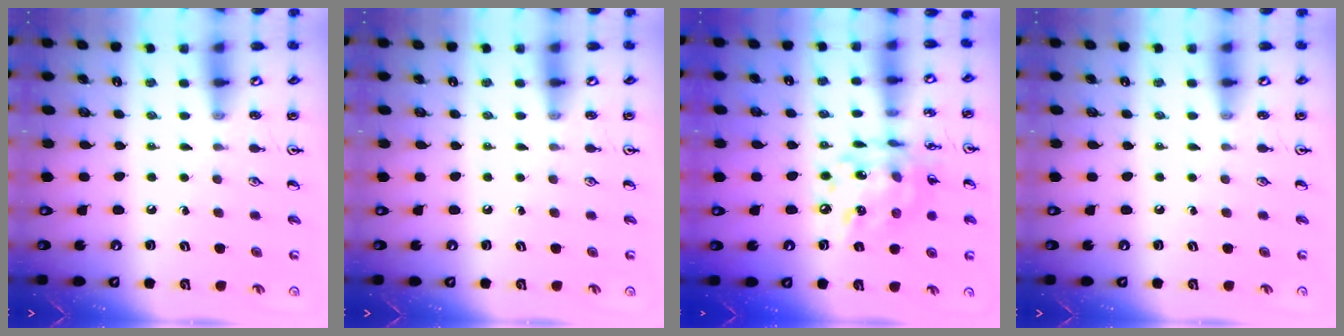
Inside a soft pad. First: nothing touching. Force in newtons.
{"total": 0.0}
{"total": 13.8, "press": 13.8, "slide": 1.2}
{"total": 0.0}